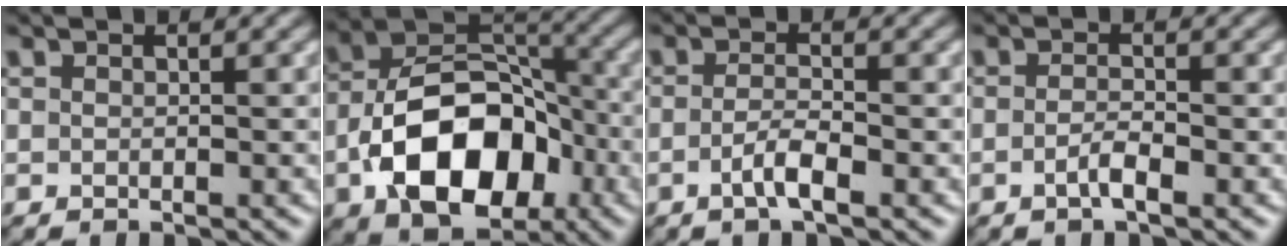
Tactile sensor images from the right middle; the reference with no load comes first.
{"total": 12.0, "force": [-3.8, 7.8, 8.3], "torque": [-0.140, 0.002, -0.070]}
{"total": 2.2, "force": [-0.9, 0.5, 1.9], "torque": [-0.038, 0.003, -0.021]}
{"total": 1.7, "force": [-0.7, 0.4, 1.4], "torque": [-0.030, 0.000, -0.017]}